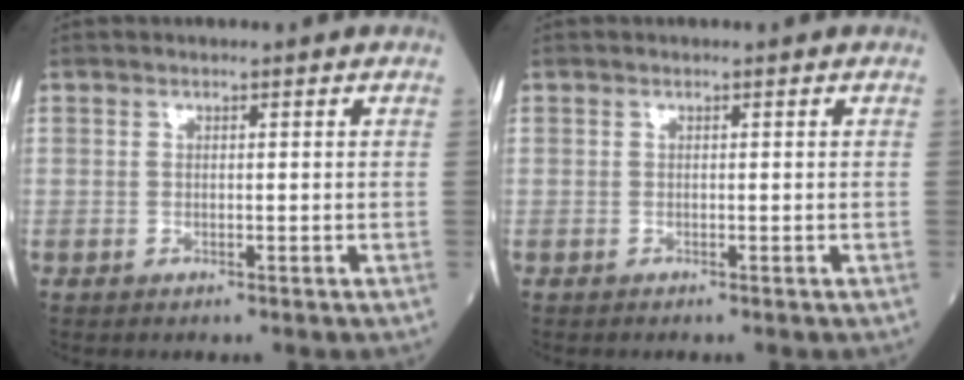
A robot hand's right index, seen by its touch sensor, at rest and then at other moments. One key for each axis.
{"total": 0.0}